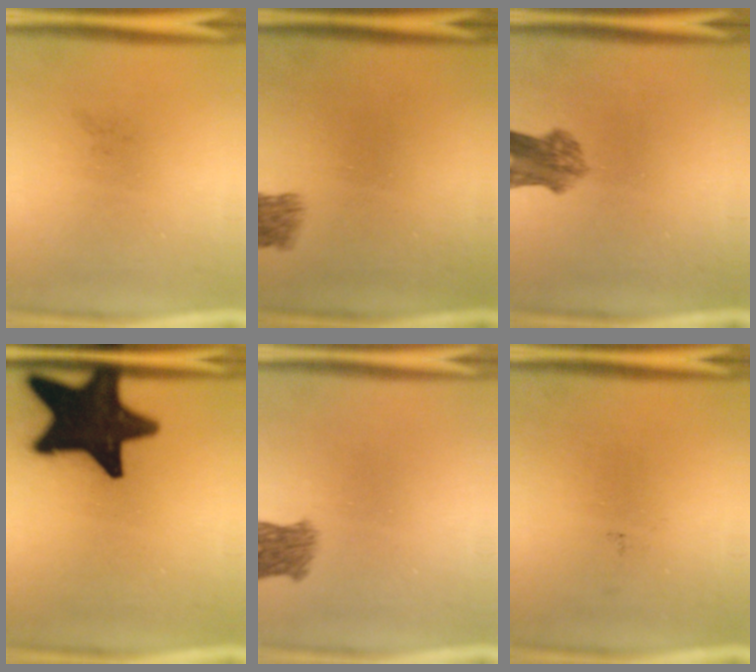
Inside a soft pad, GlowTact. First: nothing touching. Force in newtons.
{"total": 2.9}
{"total": 5.0}
{"total": 19.7}
{"total": 3.6}
{"total": 0.0}